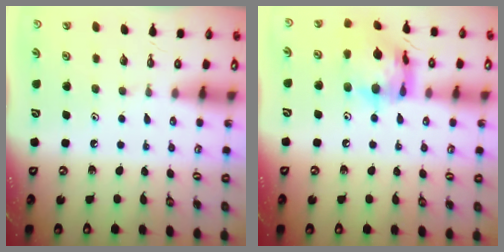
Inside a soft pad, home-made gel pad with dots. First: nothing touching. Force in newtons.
{"total": 15.7, "press": 15.6, "slide": 1.6}